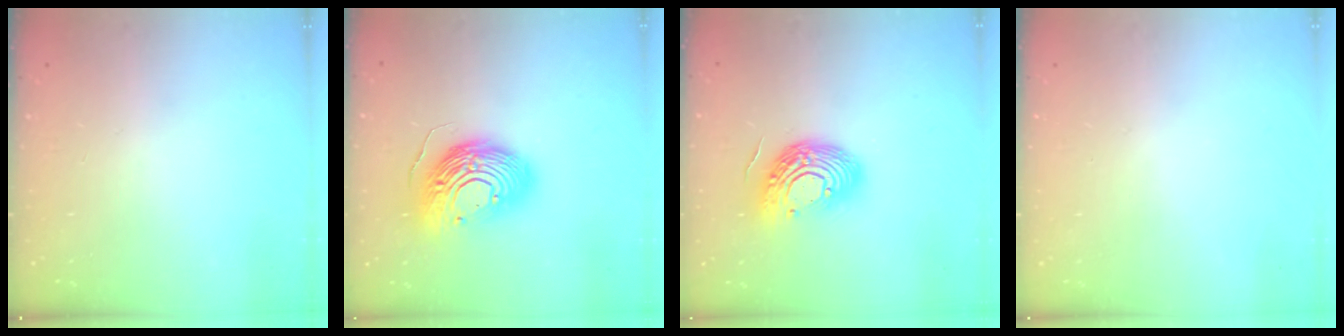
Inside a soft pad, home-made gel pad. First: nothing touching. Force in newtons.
{"total": 17.4, "press": 17.3, "slide": 1.8}
{"total": 14.4, "press": 14.3, "slide": 1.4}
{"total": 0.0}